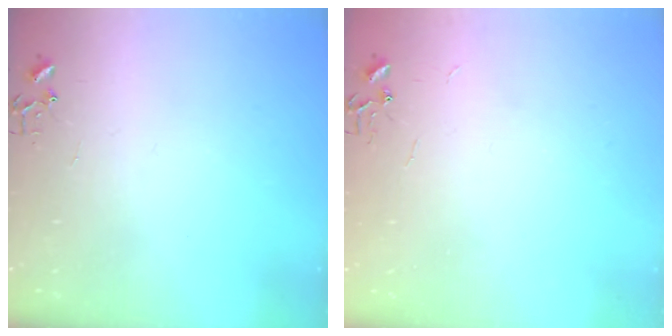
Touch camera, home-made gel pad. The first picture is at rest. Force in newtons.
{"total": 2.2, "press": 2.2, "slide": 0.3}